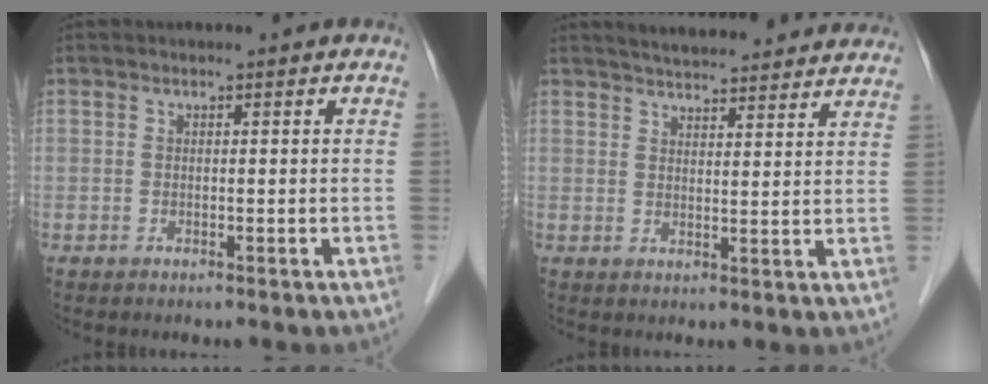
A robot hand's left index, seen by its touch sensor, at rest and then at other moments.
{"total": 17.3, "force": [16.1, 2.6, 5.7], "torque": [-0.073, 0.018, 0.201]}